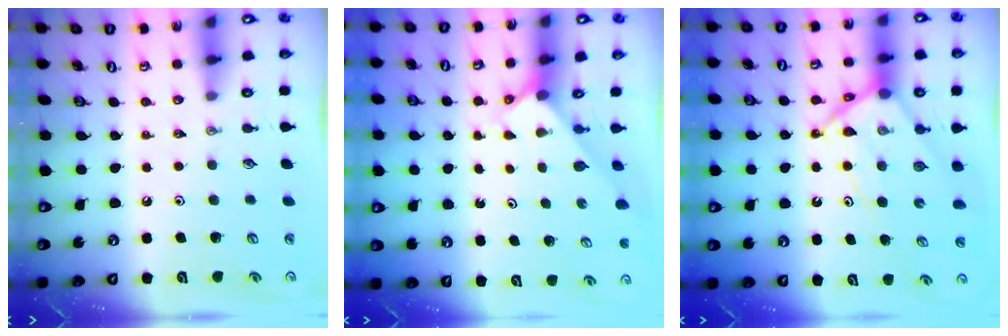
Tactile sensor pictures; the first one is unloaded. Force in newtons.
{"total": 2.0, "press": 2.0, "slide": 0.2}
{"total": 12.8, "press": 12.8, "slide": 1.3}